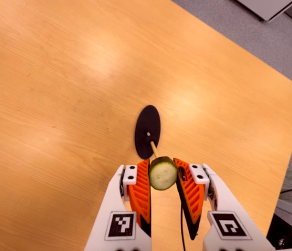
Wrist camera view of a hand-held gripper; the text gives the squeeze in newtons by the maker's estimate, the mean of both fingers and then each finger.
{"total": 7.7, "left": 7.3, "right": 8.0}